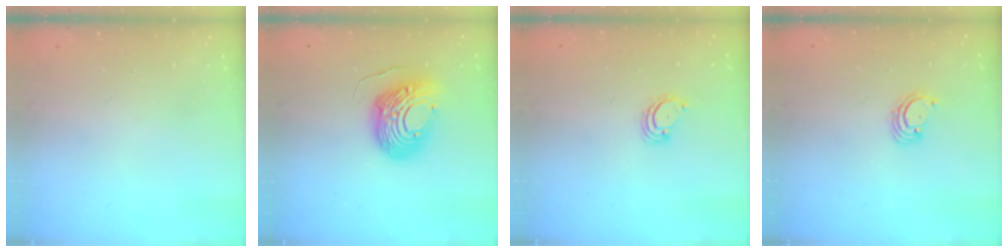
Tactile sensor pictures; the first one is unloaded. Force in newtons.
{"total": 12.6, "press": 12.6, "slide": 1.4}
{"total": 2.9, "press": 2.9, "slide": 0.3}
{"total": 3.3, "press": 3.3, "slide": 0.2}